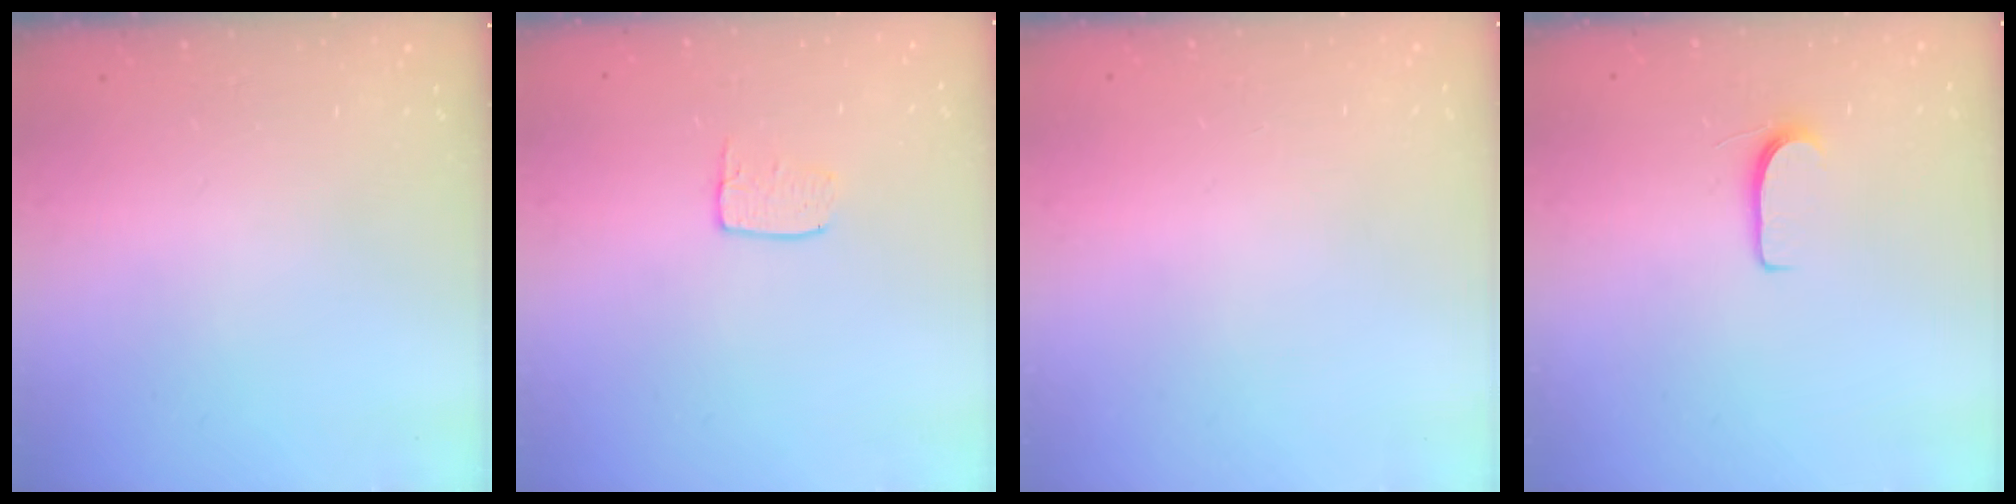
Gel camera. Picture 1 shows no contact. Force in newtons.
{"total": 4.3, "press": 4.3, "slide": 0.3}
{"total": 0.0}
{"total": 5.4, "press": 5.4, "slide": 0.6}